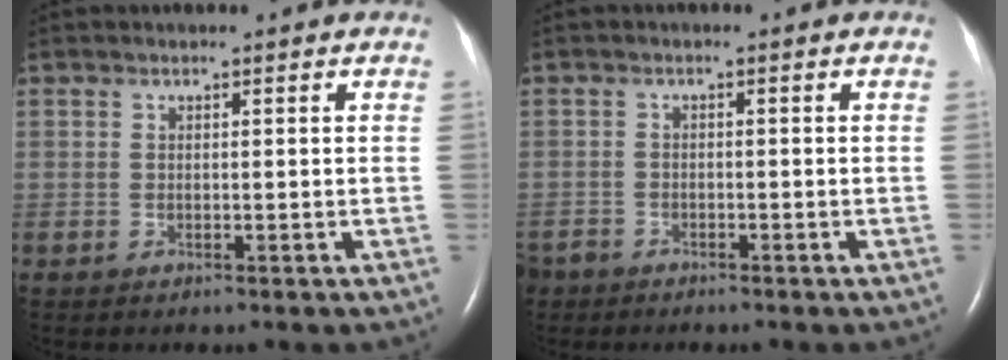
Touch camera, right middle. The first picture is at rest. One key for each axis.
{"total": 3.0, "fx": -2.6, "fy": 1.5, "fz": 0.2, "tx": -0.007, "ty": -0.001, "tz": -0.049}